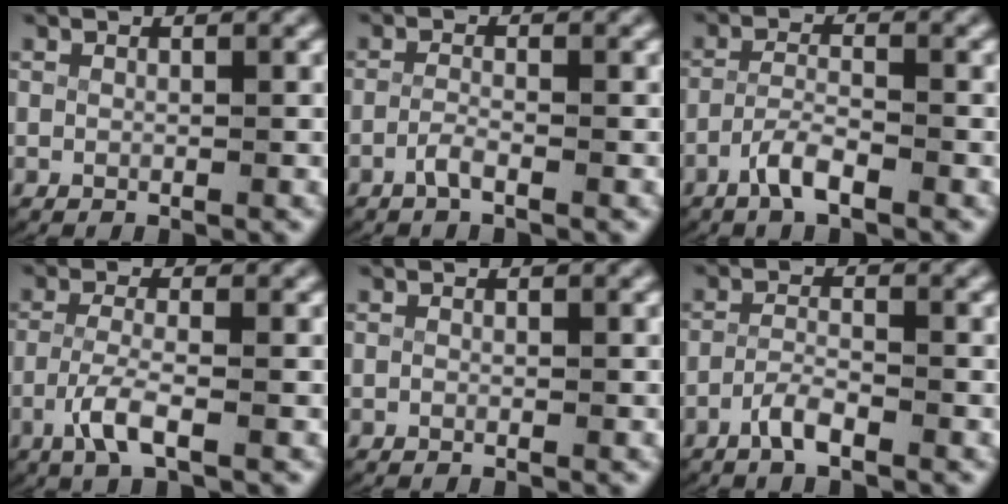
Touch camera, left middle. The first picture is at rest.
{"total": 1.6, "force": [-1.3, 0.0, 0.8], "torque": [-0.028, -0.010, -0.024]}
{"total": 2.8, "force": [-2.1, 0.6, 1.8], "torque": [-0.039, -0.005, -0.038]}
{"total": 3.4, "force": [-1.8, 0.6, 2.8], "torque": [-0.071, -0.014, -0.026]}
{"total": 0.0}
{"total": 2.2, "force": [-1.8, 0.4, 1.2], "torque": [-0.029, -0.005, -0.033]}